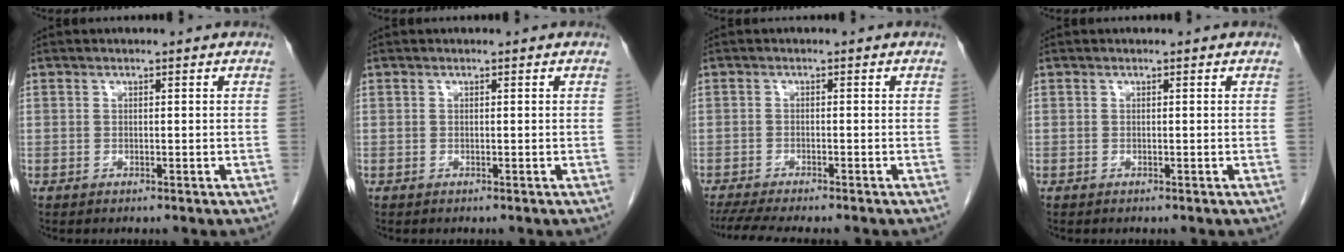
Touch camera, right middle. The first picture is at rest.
{"total": 0.0}
{"total": 8.3, "force": [-7.1, 0.7, 4.3], "torque": [-0.065, -0.015, -0.110]}
{"total": 0.0}